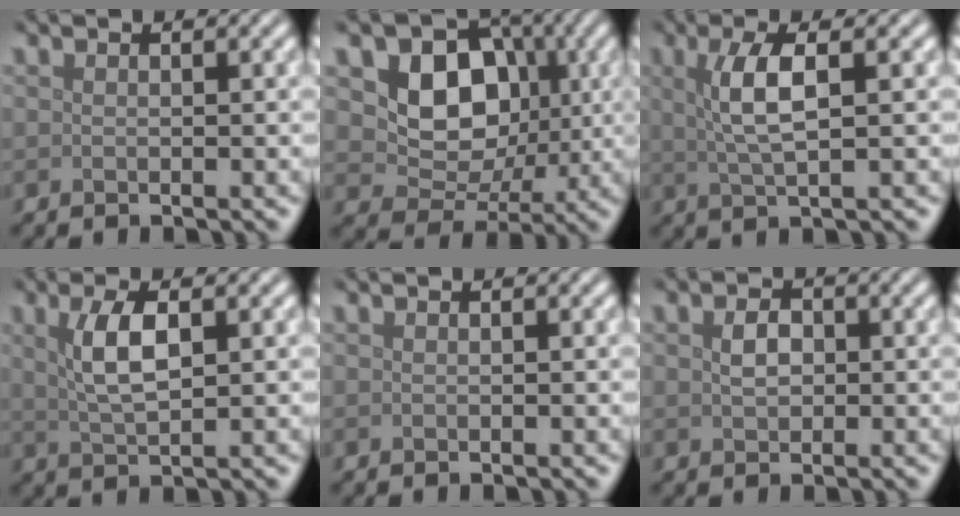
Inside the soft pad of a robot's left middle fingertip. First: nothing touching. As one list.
[{"total": 7.4, "force": [1.3, 5.8, 4.4], "torque": [-0.062, -0.007, 0.015]}, {"total": 4.0, "force": [0.9, 1.0, 3.7], "torque": [-0.077, 0.003, 0.018]}, {"total": 3.9, "force": [1.2, 1.4, 3.4], "torque": [-0.072, 0.004, 0.023]}, {"total": 0.0}, {"total": 1.7, "force": [0.2, 1.2, 1.1], "torque": [-0.023, 0.002, 0.002]}]